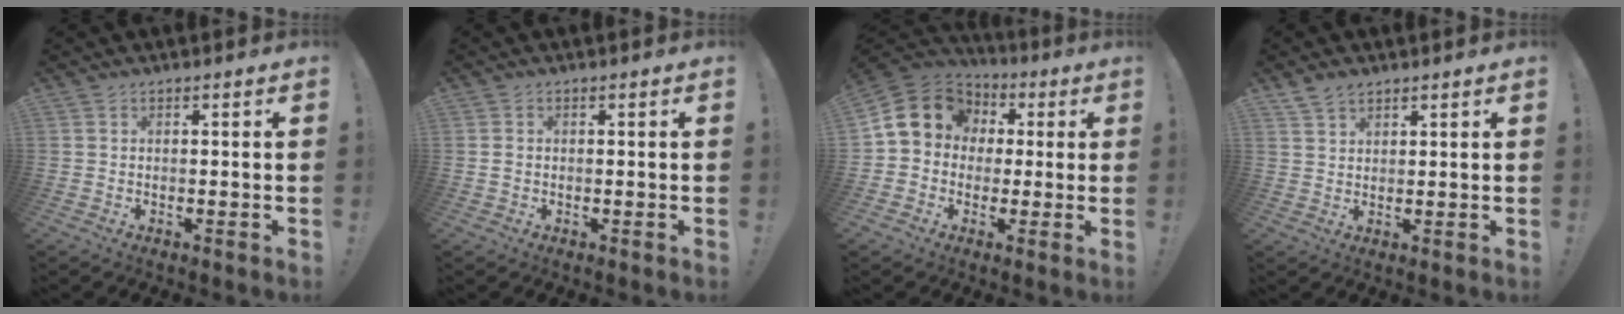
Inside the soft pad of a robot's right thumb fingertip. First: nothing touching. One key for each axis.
{"total": 0.9, "fx": -0.1, "fy": 0.8, "fz": 0.4, "tx": -0.017, "ty": 0.007, "tz": 0.001}
{"total": 13.7, "fx": 3.3, "fy": 11.6, "fz": 6.6, "tx": -0.096, "ty": -0.003, "tz": 0.070}
{"total": 3.8, "fx": 3.0, "fy": 2.0, "fz": 1.2, "tx": -0.021, "ty": -0.015, "tz": 0.057}